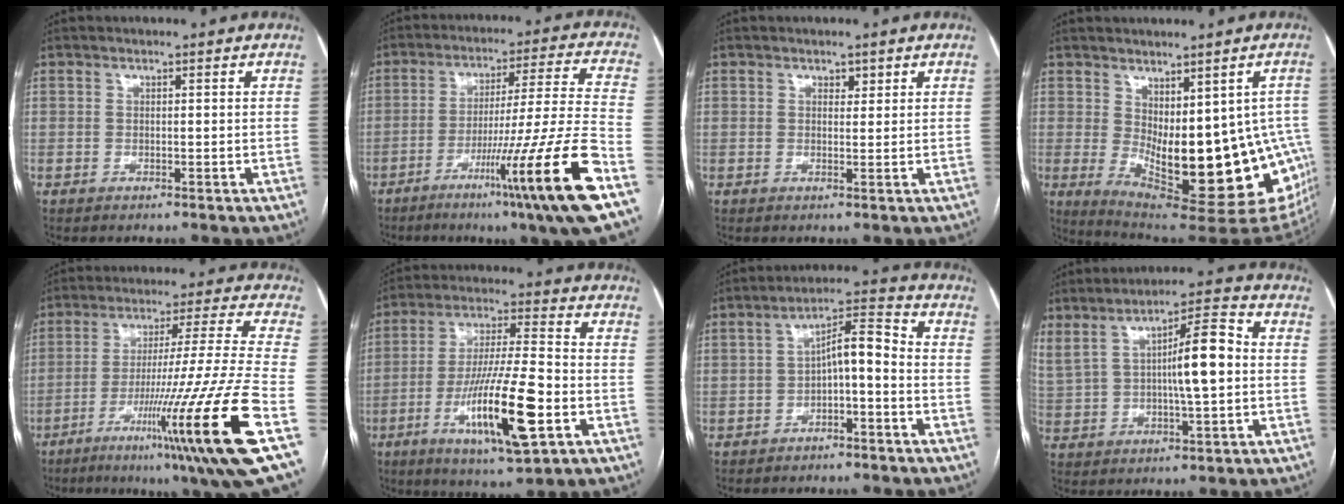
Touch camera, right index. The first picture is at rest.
{"total": 20.0, "force": [-9.9, -2.1, 17.2], "torque": [-0.257, -0.021, -0.155]}
{"total": 1.2, "force": [0.8, 0.7, 0.6], "torque": [-0.009, 0.001, 0.010]}
{"total": 21.0, "force": [-4.0, 8.8, 18.6], "torque": [-0.185, -0.010, -0.030]}
{"total": 23.4, "force": [-9.5, -1.7, 21.3], "torque": [-0.301, -0.027, -0.154]}
{"total": 16.2, "force": [-5.5, 1.9, 15.2], "torque": [-0.284, -0.016, -0.090]}
{"total": 6.6, "force": [-1.7, 1.9, 6.1], "torque": [-0.104, 0.032, -0.028]}
{"total": 11.4, "force": [2.3, 2.9, 10.7], "torque": [-0.203, 0.025, 0.042]}